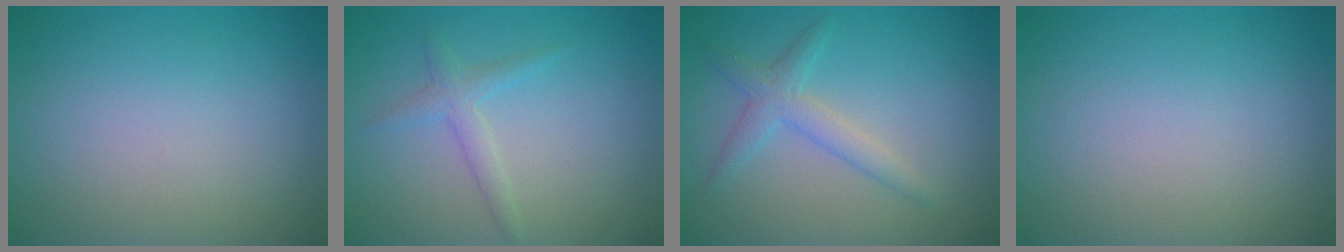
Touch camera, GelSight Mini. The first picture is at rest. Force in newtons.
{"total": 1.7, "press": 1.7, "slide": 0.1}
{"total": 2.4, "press": 2.4, "slide": 0.0}
{"total": 0.0}